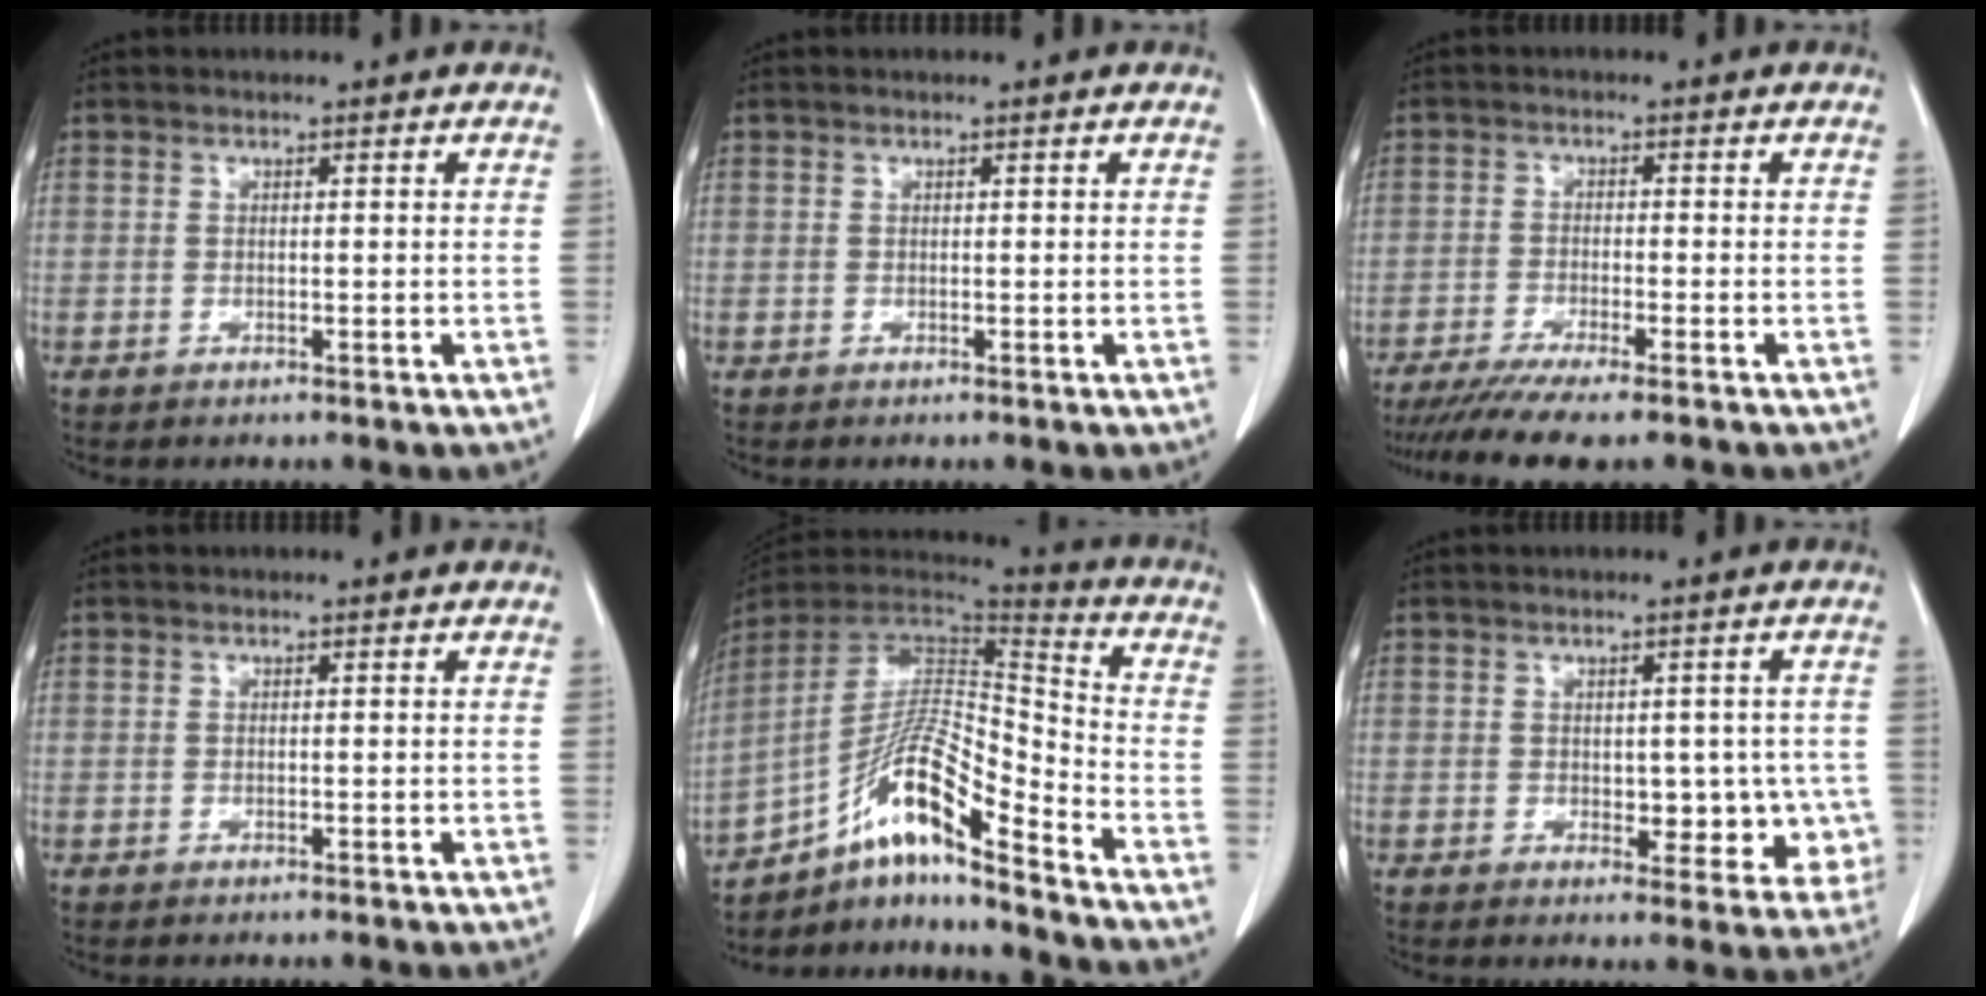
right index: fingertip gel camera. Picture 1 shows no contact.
{"total": 0.0}
{"total": 9.6, "force": [-7.9, 0.1, 5.4], "torque": [-0.074, -0.021, -0.125]}
{"total": 0.0}
{"total": 15.7, "force": [-10.7, 1.6, 11.5], "torque": [-0.209, 0.017, -0.187]}
{"total": 6.9, "force": [-0.9, 4.2, 5.5], "torque": [-0.044, 0.013, -0.004]}